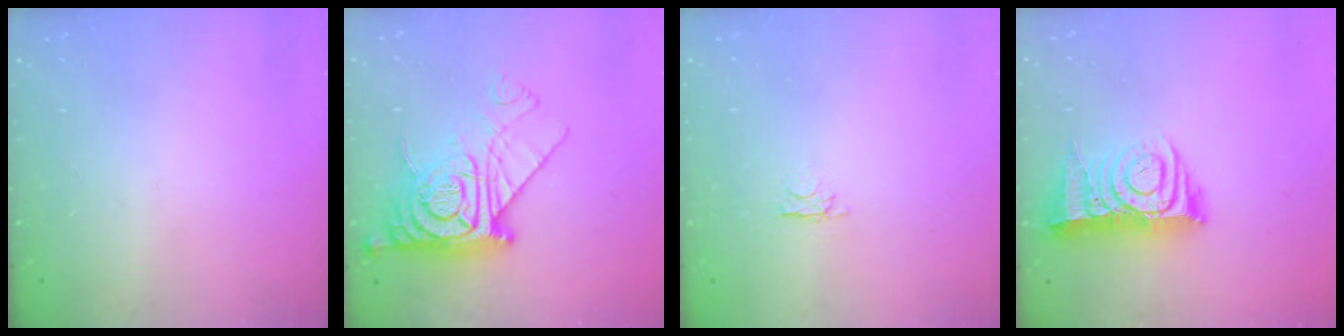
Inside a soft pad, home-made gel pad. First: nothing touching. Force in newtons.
{"total": 15.0, "press": 14.9, "slide": 1.6}
{"total": 2.6, "press": 2.6, "slide": 0.3}
{"total": 11.0, "press": 10.9, "slide": 1.6}